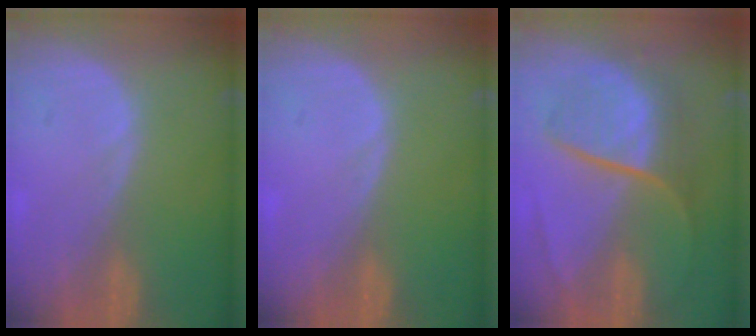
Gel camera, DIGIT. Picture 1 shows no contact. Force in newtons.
{"total": 0.0}
{"total": 8.9, "press": 7.6, "slide": 4.5}